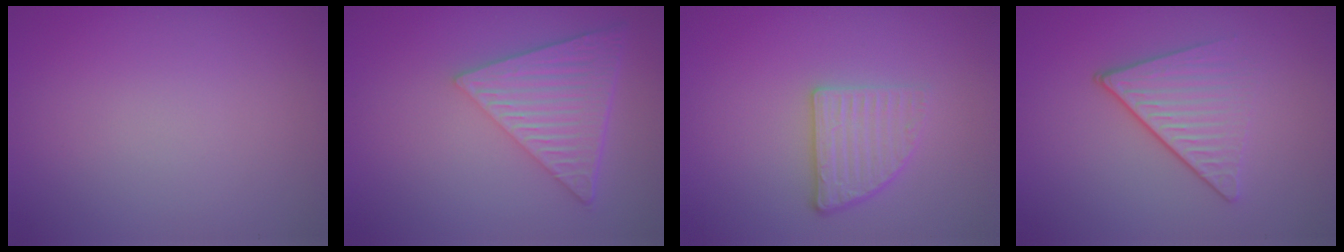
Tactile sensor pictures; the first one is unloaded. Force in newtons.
{"total": 6.6, "press": 4.6, "slide": 4.7}
{"total": 2.6, "press": 2.4, "slide": 1.2}
{"total": 4.2, "press": 2.9, "slide": 3.0}